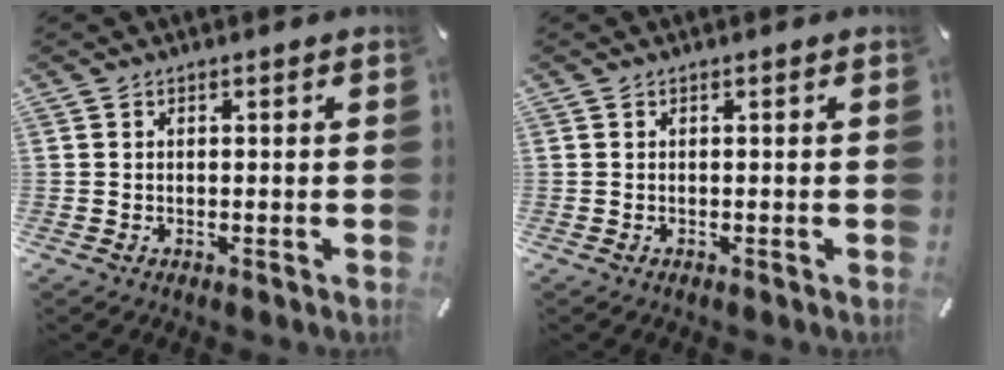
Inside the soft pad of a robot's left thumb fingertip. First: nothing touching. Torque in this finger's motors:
{"motor_torque": [0.00, 0.00, 0.00, 0.00, 0.00]}